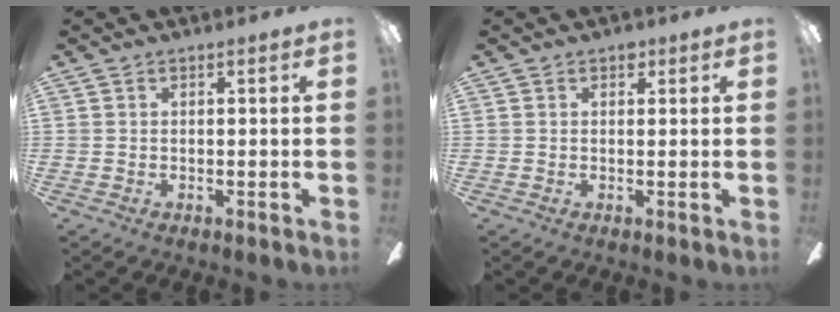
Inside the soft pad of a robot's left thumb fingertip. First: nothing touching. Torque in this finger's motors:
{"motor_torque": [0.00, 0.05, 0.50, -0.11, 0.00]}